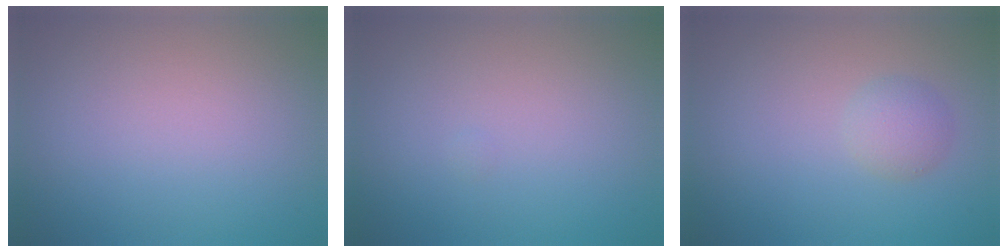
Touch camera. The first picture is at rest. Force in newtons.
{"total": 0.0}
{"total": 1.8, "press": 1.8, "slide": 0.1}